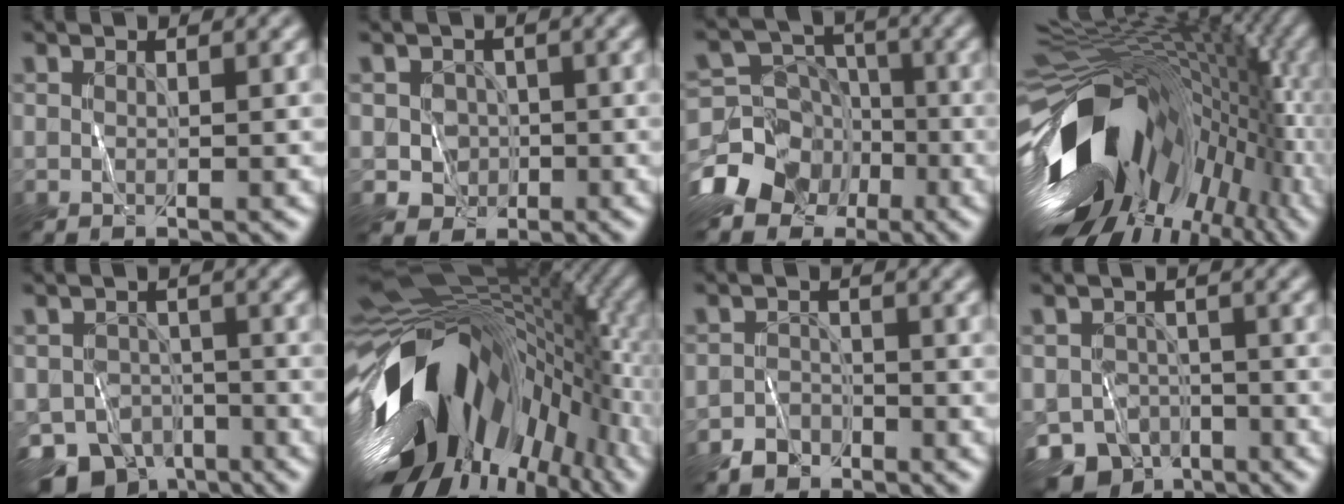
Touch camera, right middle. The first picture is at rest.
{"total": 2.6, "force": [-0.5, 2.4, 0.8], "torque": [0.000, 0.001, -0.015]}
{"total": 11.0, "force": [-6.2, 8.5, 3.2], "torque": [-0.065, -0.020, -0.126]}
{"total": 16.1, "force": [-3.4, 9.7, 12.3], "torque": [-0.231, -0.018, -0.054]}
{"total": 8.3, "force": [-5.9, 5.1, 3.0], "torque": [-0.047, -0.028, -0.094]}
{"total": 17.4, "force": [-5.0, 9.8, 13.5], "torque": [-0.244, -0.013, -0.095]}
{"total": 2.1, "force": [-1.8, 1.2, 0.1], "torque": [0.004, 0.006, -0.038]}
{"total": 8.1, "force": [-5.8, 5.1, 2.6], "torque": [-0.035, -0.025, -0.091]}